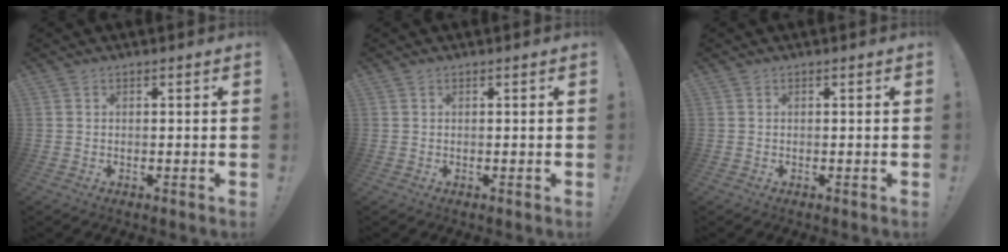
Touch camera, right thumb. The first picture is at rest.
{"total": 0.0}
{"total": 0.0}